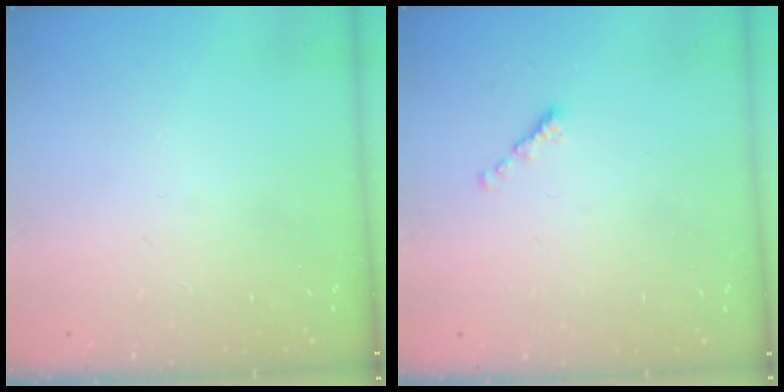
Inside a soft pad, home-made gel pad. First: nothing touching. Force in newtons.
{"total": 0.0}